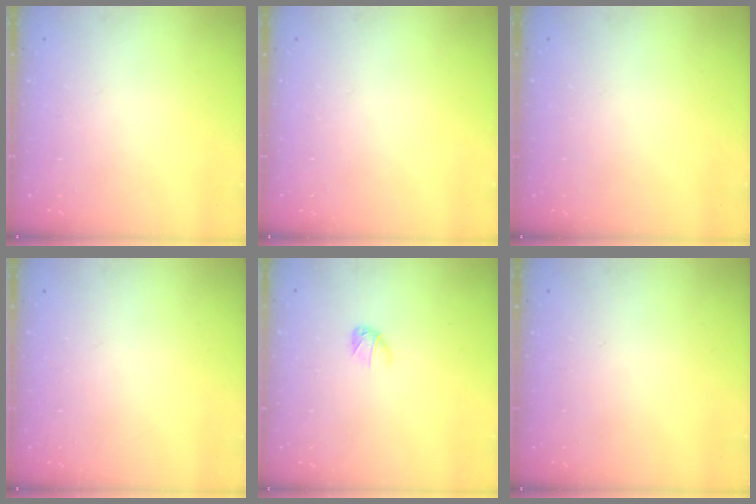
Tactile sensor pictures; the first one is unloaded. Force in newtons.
{"total": 0.0}
{"total": 0.0}
{"total": 0.0}
{"total": 3.1, "press": 3.0, "slide": 0.7}
{"total": 0.0}